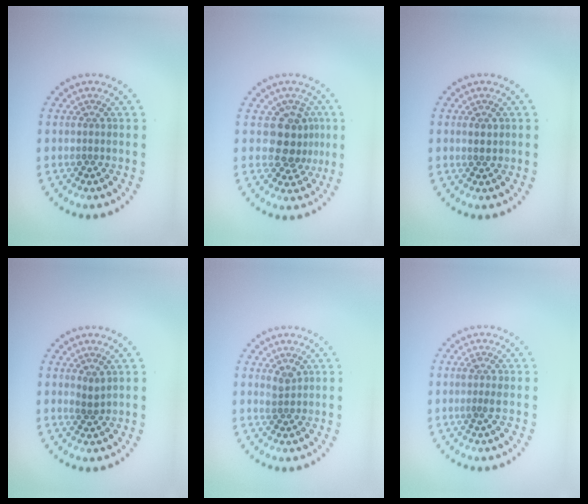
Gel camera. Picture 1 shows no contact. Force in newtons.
{"total": 3.7, "press": 3.3, "slide": 1.7}
{"total": 1.1, "press": 1.0, "slide": 0.3}
{"total": 0.9, "press": 0.8, "slide": 0.5}
{"total": 1.1, "press": 0.9, "slide": 0.7}
{"total": 1.3, "press": 0.9, "slide": 0.9}